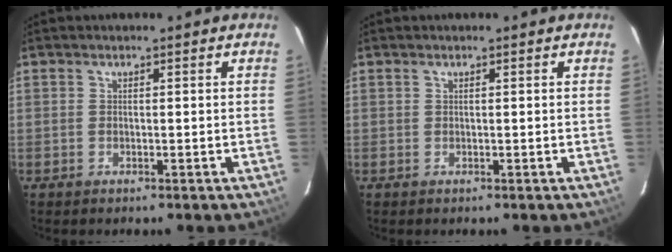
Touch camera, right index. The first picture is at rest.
{"total": 0.0}